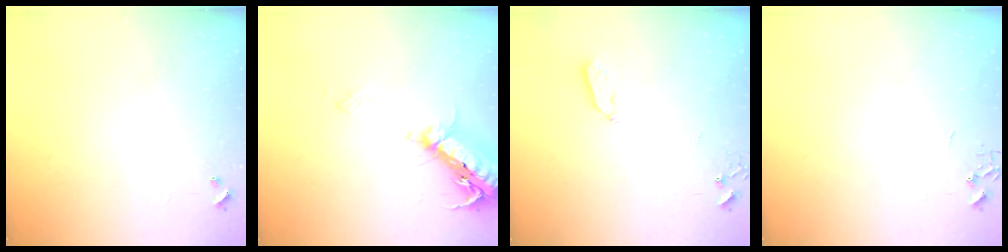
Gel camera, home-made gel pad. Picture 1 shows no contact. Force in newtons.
{"total": 17.6, "press": 17.3, "slide": 3.5}
{"total": 3.9, "press": 3.9, "slide": 0.6}
{"total": 0.0}